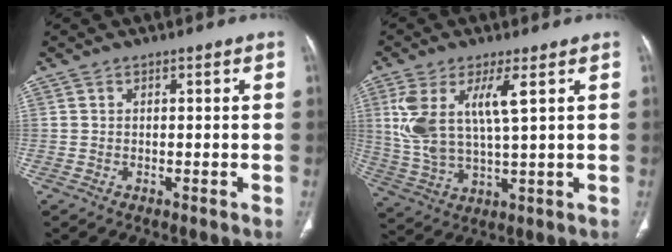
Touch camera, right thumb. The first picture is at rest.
{"total": 11.7, "force": [3.7, 3.8, 10.4], "torque": [-0.234, -0.016, 0.080]}